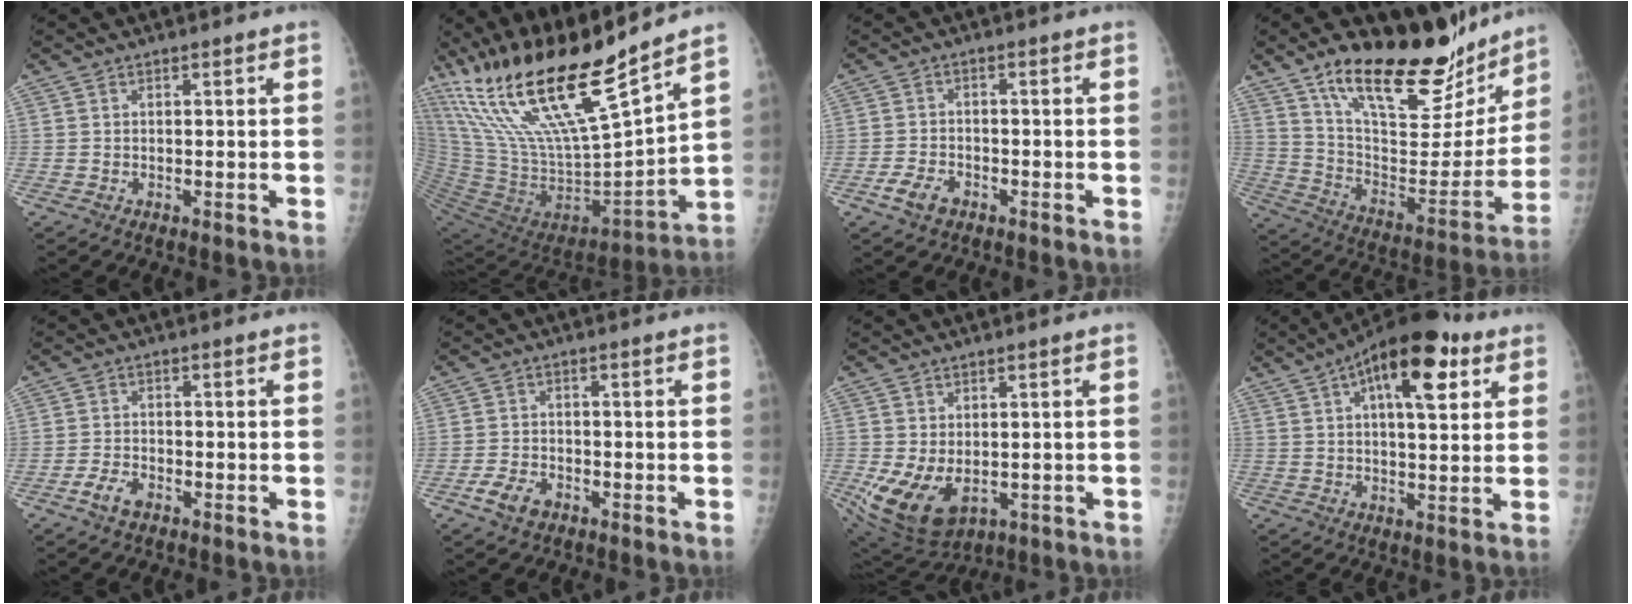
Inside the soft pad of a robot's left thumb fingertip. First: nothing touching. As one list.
[{"total": 25.9, "force": [19.3, 4.1, 16.8], "torque": [-0.287, -0.089, 0.366]}, {"total": 4.4, "force": [-2.5, 2.6, 2.4], "torque": [-0.046, 0.012, -0.045]}, {"total": 27.0, "force": [19.8, 10.2, 15.2], "torque": [-0.188, -0.087, 0.319]}, {"total": 3.8, "force": [-2.3, 2.0, 2.3], "torque": [-0.044, 0.013, -0.042]}, {"total": 4.7, "force": [-2.7, 2.9, 2.6], "torque": [-0.048, 0.013, -0.048]}, {"total": 10.9, "force": [-2.1, 7.2, 8.0], "torque": [-0.143, -0.009, -0.014]}, {"total": 16.0, "force": [7.1, 6.7, 12.6], "torque": [-0.167, -0.002, 0.101]}]